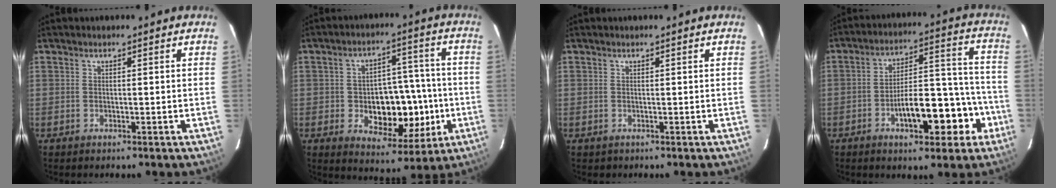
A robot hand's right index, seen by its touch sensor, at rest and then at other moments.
{"total": 12.5, "force": [-2.3, 7.1, 10.0], "torque": [-0.137, 0.024, -0.019]}
{"total": 0.5, "force": [0.1, 0.5, -0.1], "torque": [0.007, 0.005, -0.002]}
{"total": 13.5, "force": [-5.5, 5.1, 11.2], "torque": [-0.163, 0.042, -0.073]}